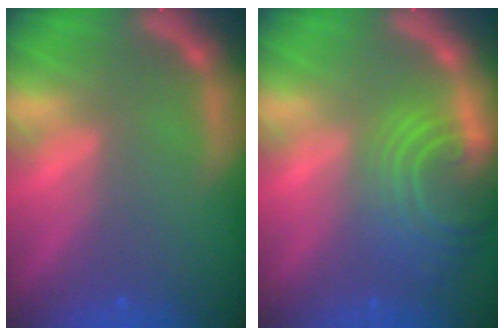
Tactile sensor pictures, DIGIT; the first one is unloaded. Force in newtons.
{"total": 8.1}